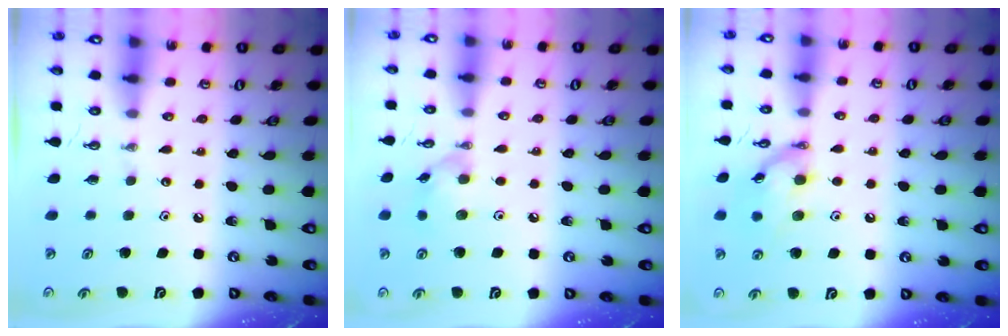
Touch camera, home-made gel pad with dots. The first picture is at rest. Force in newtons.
{"total": 9.0, "press": 9.0, "slide": 0.1}
{"total": 12.8, "press": 12.8, "slide": 0.5}